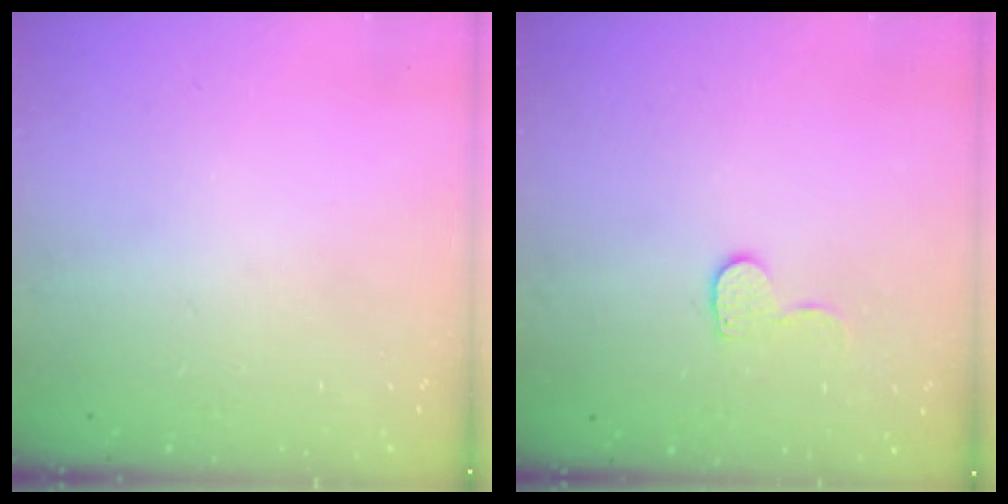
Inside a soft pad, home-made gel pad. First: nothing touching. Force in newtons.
{"total": 6.8, "press": 6.7, "slide": 0.6}